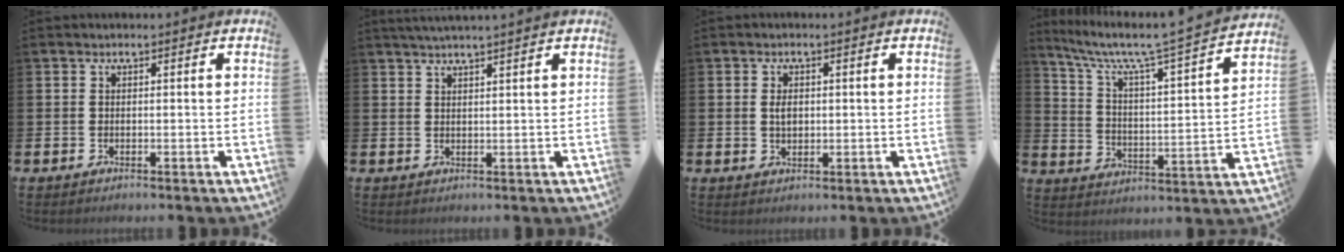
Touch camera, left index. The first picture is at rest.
{"total": 2.2, "force": [2.1, -0.4, 0.5], "torque": [-0.013, -0.004, 0.039]}
{"total": 2.0, "force": [0.3, 1.3, 1.5], "torque": [-0.018, 0.002, 0.000]}
{"total": 7.3, "force": [6.4, 0.5, 3.6], "torque": [-0.098, -0.054, 0.099]}